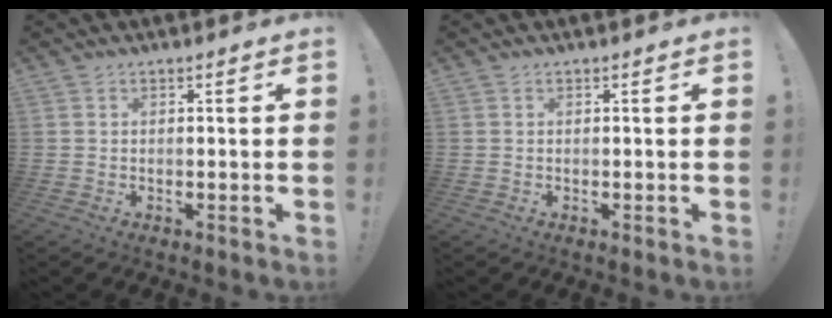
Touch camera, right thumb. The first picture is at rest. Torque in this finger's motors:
{"motor_torque": [-0.12, 0.14, -0.19, 0.13, 0.00]}